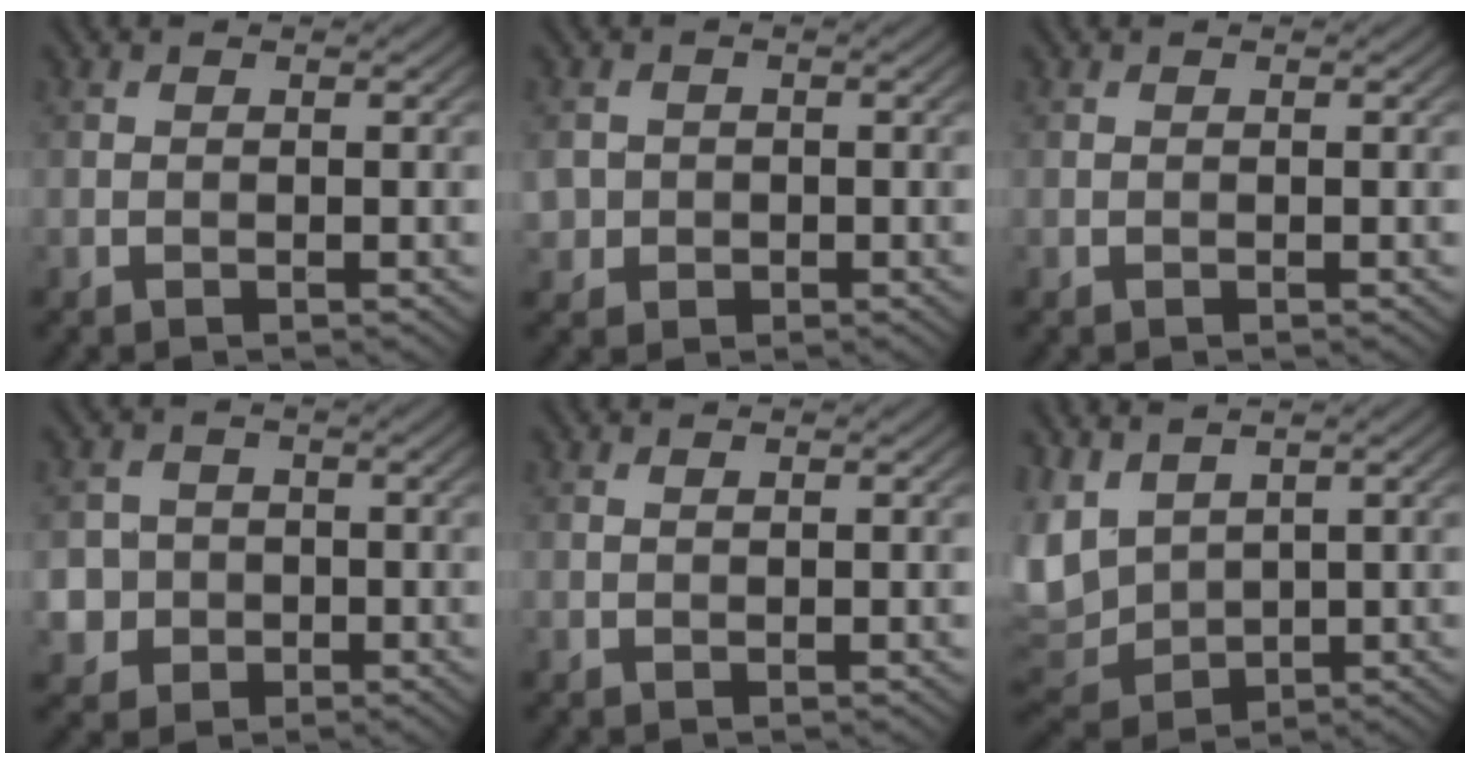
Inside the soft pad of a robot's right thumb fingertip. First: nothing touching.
{"total": 2.5, "force": [-0.4, 2.4, 0.5], "torque": [-0.013, -0.009, -0.008]}
{"total": 0.0}
{"total": 4.6, "force": [-1.1, 4.4, 0.8], "torque": [-0.021, 0.002, -0.040]}
{"total": 0.0}
{"total": 7.3, "force": [2.7, 4.7, 4.9], "torque": [-0.165, 0.001, 0.054]}